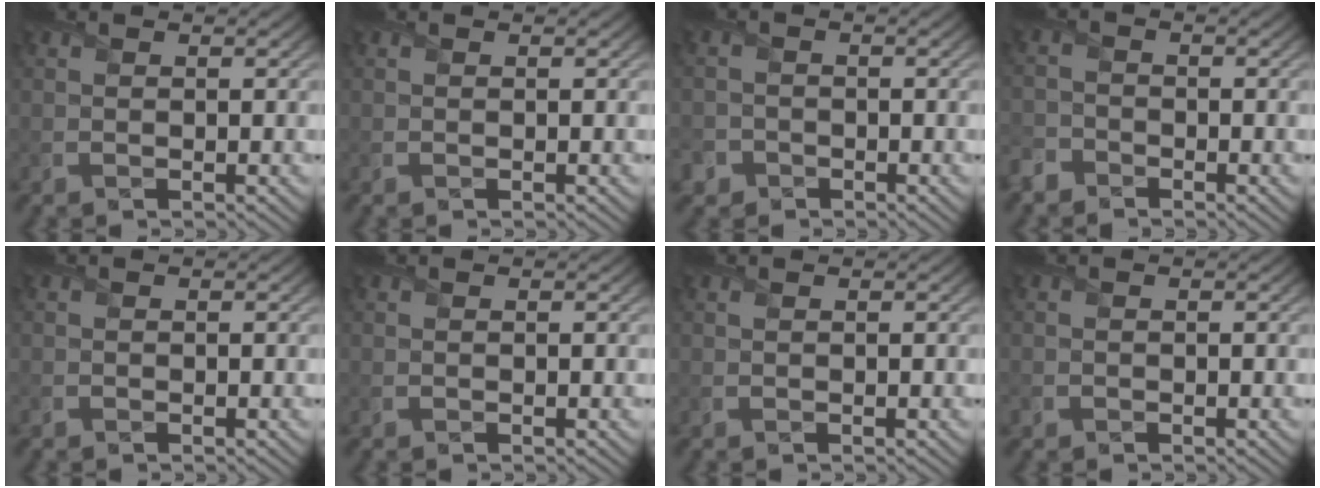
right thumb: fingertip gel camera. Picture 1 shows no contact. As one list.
[{"total": 0.0}, {"total": 2.7, "force": [-1.7, 2.0, 0.4], "torque": [-0.007, 0.001, -0.038]}, {"total": 2.6, "force": [-2.2, 1.3, 0.5], "torque": [-0.013, -0.003, -0.058]}, {"total": 0.0}, {"total": 0.0}, {"total": 0.0}, {"total": 0.6, "force": [-0.4, 0.5, 0.0], "torque": [0.000, -0.004, -0.008]}]